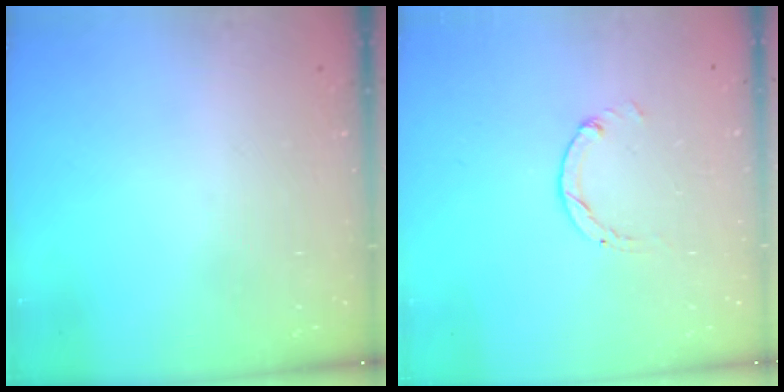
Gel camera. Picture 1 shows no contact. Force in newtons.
{"total": 0.7, "press": 0.7, "slide": 0.2}